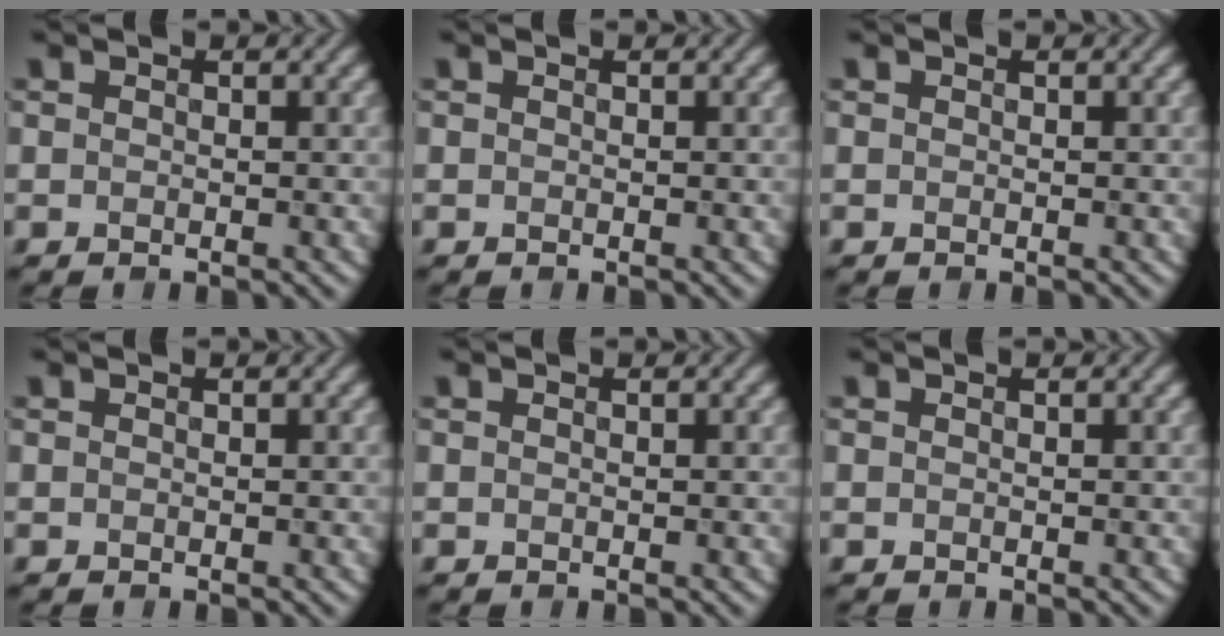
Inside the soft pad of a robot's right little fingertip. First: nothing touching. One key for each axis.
{"total": 0.0}
{"total": 0.0}
{"total": 0.0}
{"total": 0.0}
{"total": 0.0}